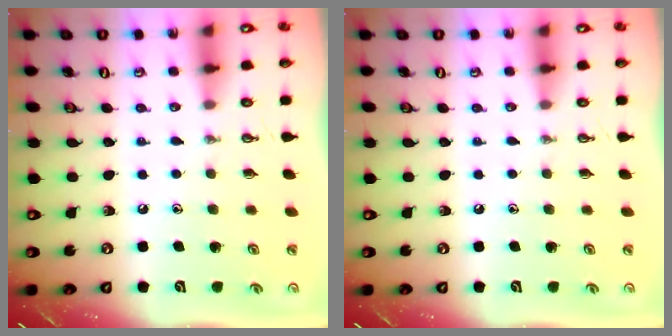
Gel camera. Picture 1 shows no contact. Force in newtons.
{"total": 0.0}